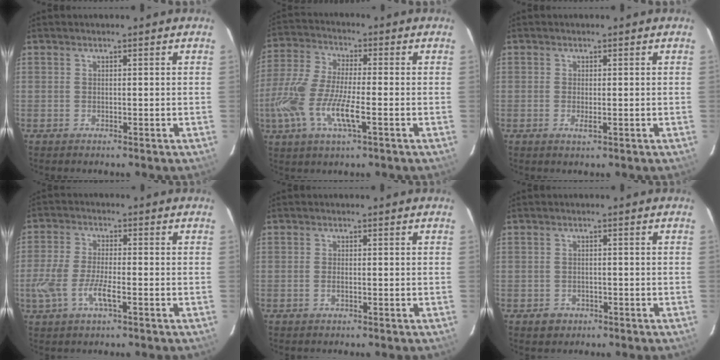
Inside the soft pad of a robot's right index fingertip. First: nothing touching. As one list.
[{"total": 14.3, "force": [-4.4, 3.8, 13.1], "torque": [-0.285, -0.011, -0.091]}, {"total": 1.5, "force": [-0.4, 0.4, 1.4], "torque": [-0.028, -0.002, -0.007]}, {"total": 8.0, "force": [-3.1, 2.4, 7.0], "torque": [-0.155, -0.006, -0.061]}, {"total": 1.1, "force": [-0.4, 0.5, 0.9], "torque": [-0.020, 0.001, -0.008]}, {"total": 2.6, "force": [-1.3, 2.1, 0.6], "torque": [-0.015, 0.002, -0.013]}]